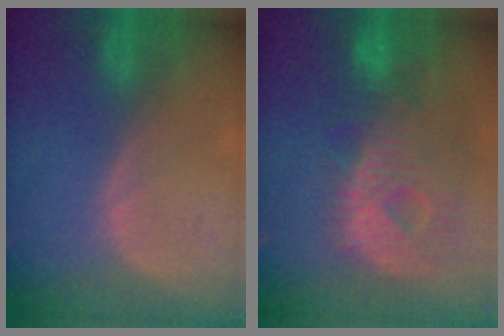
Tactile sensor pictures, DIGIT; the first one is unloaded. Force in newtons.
{"total": 12.6, "press": 10.8, "slide": 6.5}